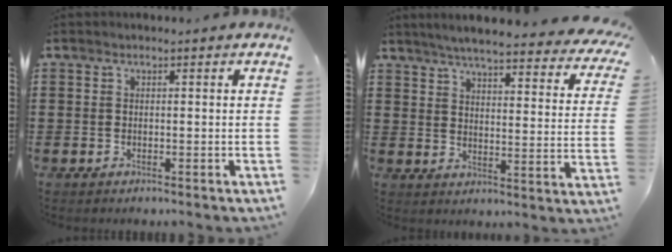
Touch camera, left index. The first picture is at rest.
{"total": 5.3, "force": [4.7, -0.6, 2.4], "torque": [-0.059, -0.040, 0.074]}